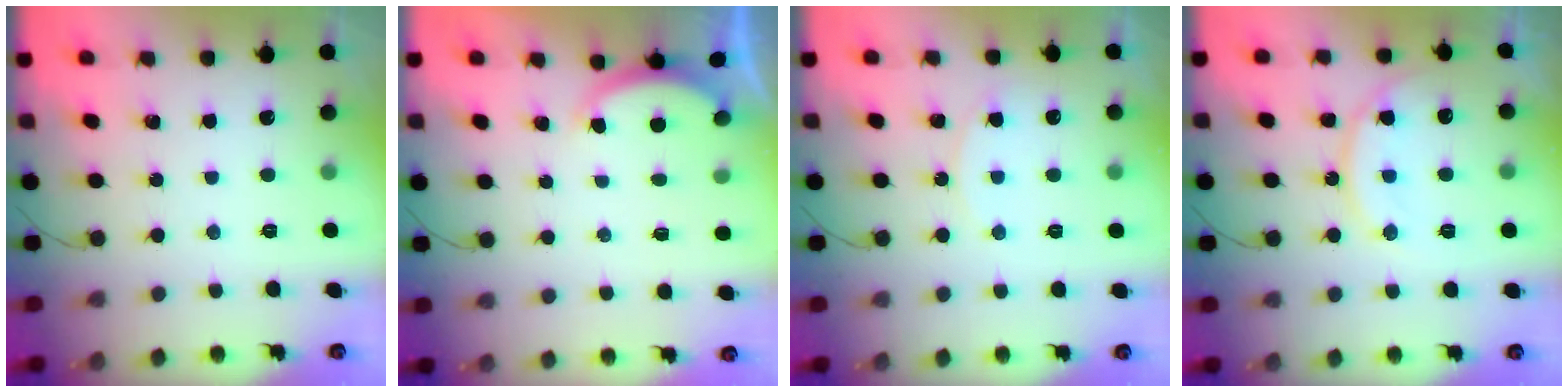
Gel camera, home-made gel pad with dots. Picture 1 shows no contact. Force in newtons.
{"total": 1.3, "press": 1.2, "slide": 0.5}
{"total": 5.3, "press": 5.2, "slide": 0.6}
{"total": 14.2, "press": 14.2, "slide": 1.2}